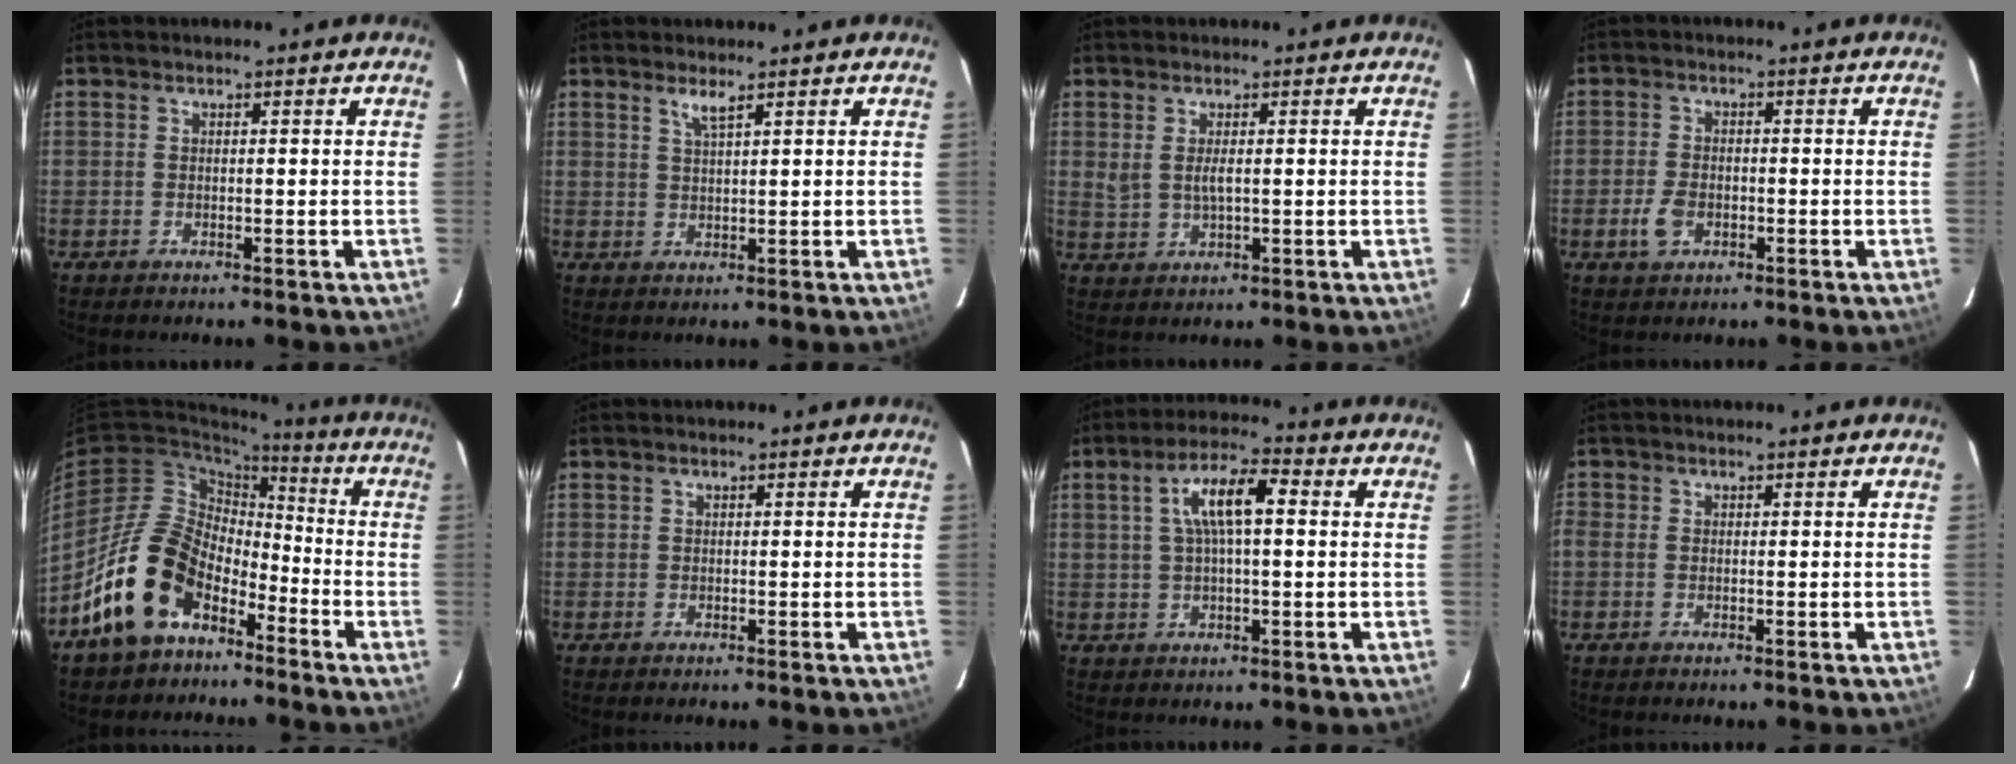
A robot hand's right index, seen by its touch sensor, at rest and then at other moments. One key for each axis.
{"total": 2.1, "fx": 1.5, "fy": 0.0, "fz": 1.4, "tx": -0.028, "ty": -0.001, "tz": 0.027}
{"total": 3.1, "fx": 0.4, "fy": 0.9, "fz": 2.9, "tx": -0.055, "ty": -0.005, "tz": 0.013}
{"total": 4.3, "fx": -1.8, "fy": 2.9, "fz": 2.8, "tx": -0.067, "ty": -0.003, "tz": -0.030}
{"total": 16.5, "fx": -9.8, "fy": 10.0, "fz": 8.7, "tx": -0.168, "ty": 0.019, "tz": -0.162}
{"total": 0.0}
{"total": 8.3, "fx": 1.7, "fy": 2.3, "fz": 7.8, "tx": -0.143, "ty": 0.017, "tz": 0.031}
{"total": 0.9, "fx": -0.3, "fy": 0.7, "fz": 0.5, "tx": -0.014, "ty": 0.000, "tz": -0.010}